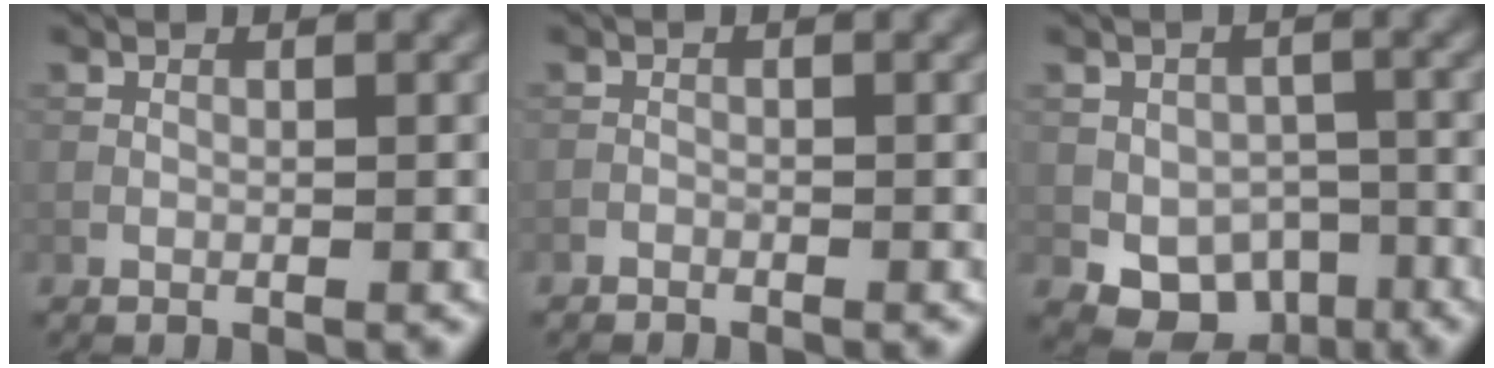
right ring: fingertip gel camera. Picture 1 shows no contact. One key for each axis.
{"total": 0.7, "fx": -0.6, "fy": 0.2, "fz": 0.0, "tx": 0.003, "ty": 0.000, "tz": -0.014}
{"total": 6.4, "fx": -2.9, "fy": 4.7, "fz": 3.2, "tx": -0.040, "ty": -0.007, "tz": -0.039}